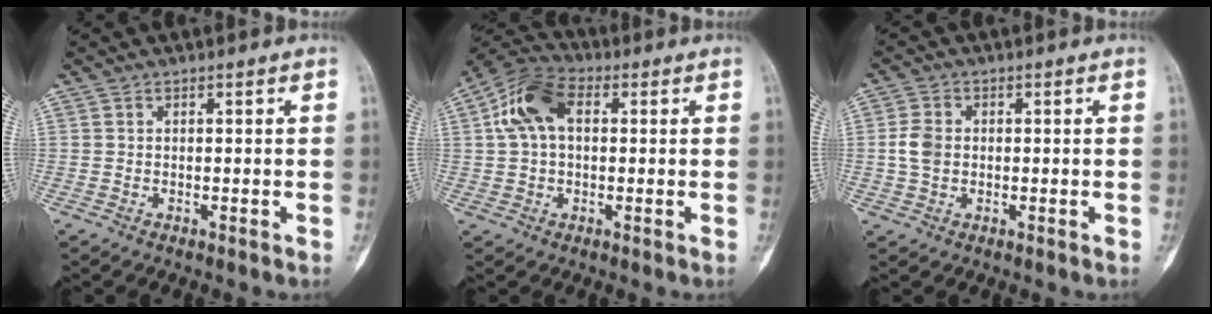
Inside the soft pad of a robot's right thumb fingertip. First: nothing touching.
{"total": 10.5, "force": [1.9, 6.9, 7.7], "torque": [-0.148, 0.029, 0.027]}
{"total": 4.0, "force": [0.0, 3.0, 2.6], "torque": [-0.054, 0.007, -0.004]}